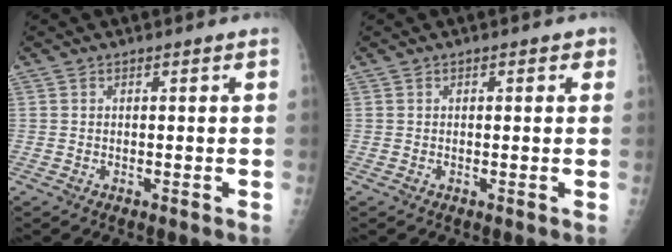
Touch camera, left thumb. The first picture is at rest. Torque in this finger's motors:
{"motor_torque": [-0.26, -0.06, -0.15, -0.16, 0.03]}